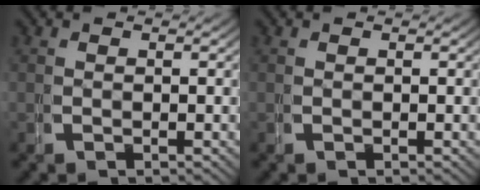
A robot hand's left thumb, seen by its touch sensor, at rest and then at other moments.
{"total": 0.0}